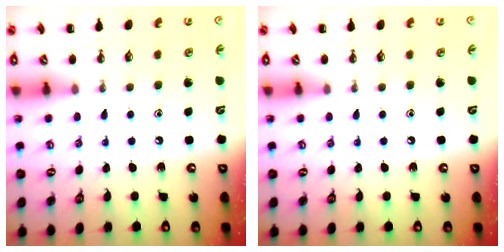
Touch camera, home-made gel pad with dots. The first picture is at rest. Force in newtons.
{"total": 0.0}